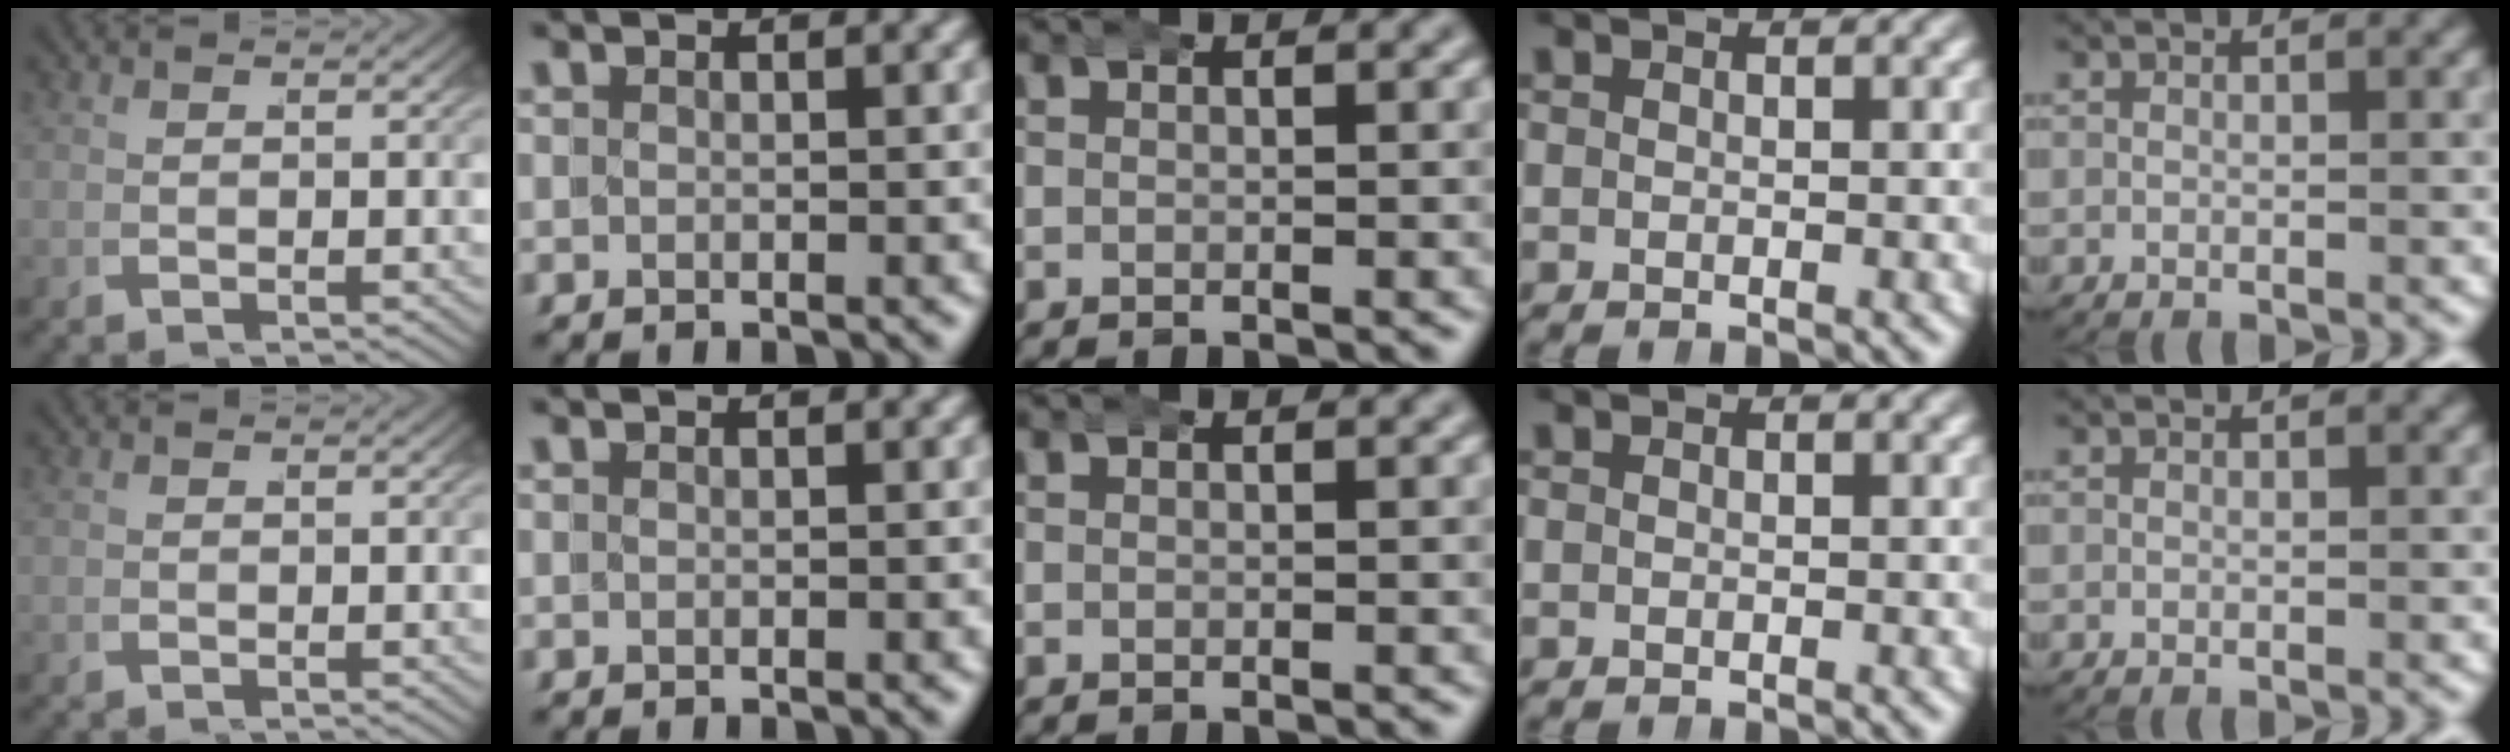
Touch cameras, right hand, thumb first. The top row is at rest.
{}